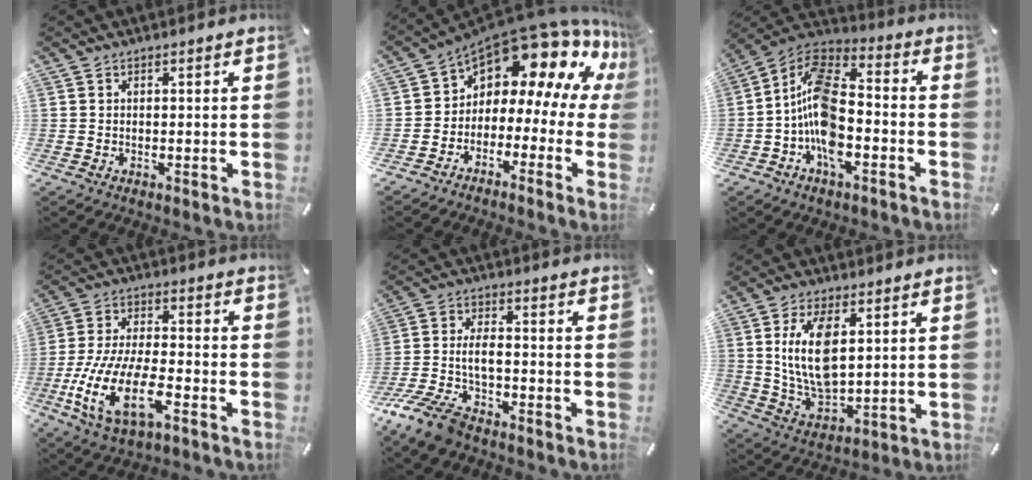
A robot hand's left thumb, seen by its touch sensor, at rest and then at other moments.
{"total": 13.3, "force": [9.5, 6.1, 7.1], "torque": [-0.111, -0.094, 0.156]}
{"total": 13.4, "force": [-4.8, 7.5, 10.0], "torque": [-0.217, 0.012, -0.091]}
{"total": 16.0, "force": [-7.4, 6.6, 12.6], "torque": [-0.275, 0.012, -0.130]}
{"total": 10.1, "force": [-5.7, 5.0, 6.6], "torque": [-0.151, 0.015, -0.111]}
{"total": 12.6, "force": [3.5, 6.8, 10.1], "torque": [-0.218, -0.013, 0.058]}